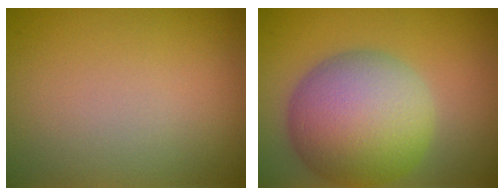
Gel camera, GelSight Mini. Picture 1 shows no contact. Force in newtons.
{"total": 10.1, "press": 10.1, "slide": 0.4}